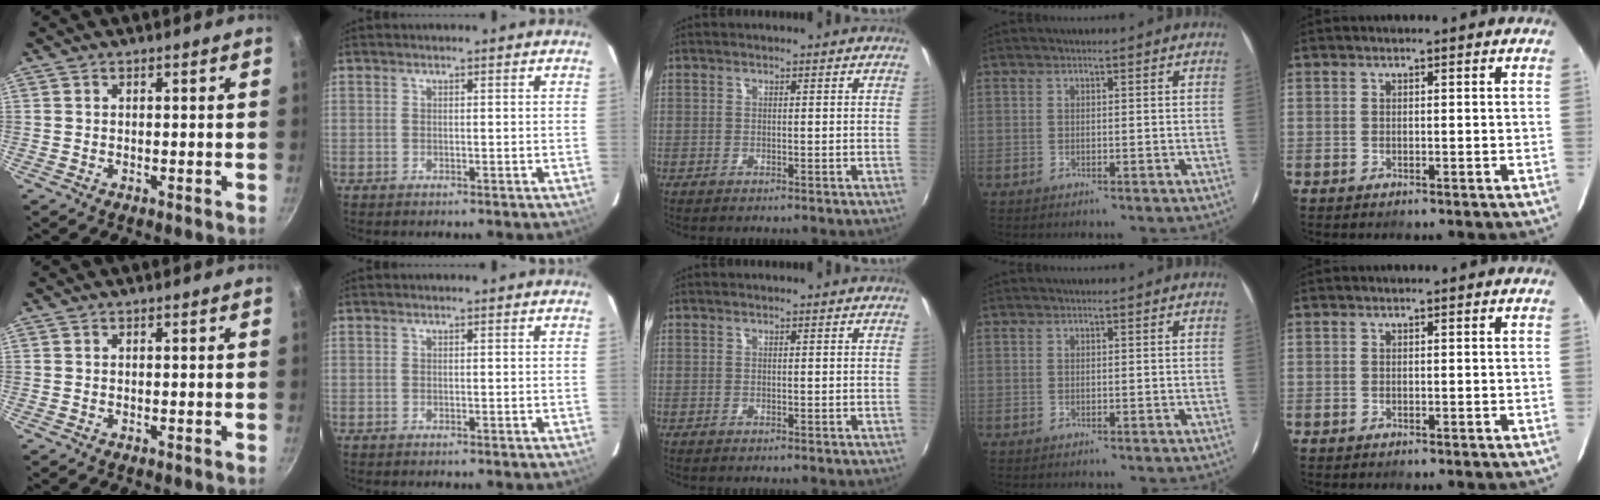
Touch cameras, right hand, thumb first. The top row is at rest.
{}